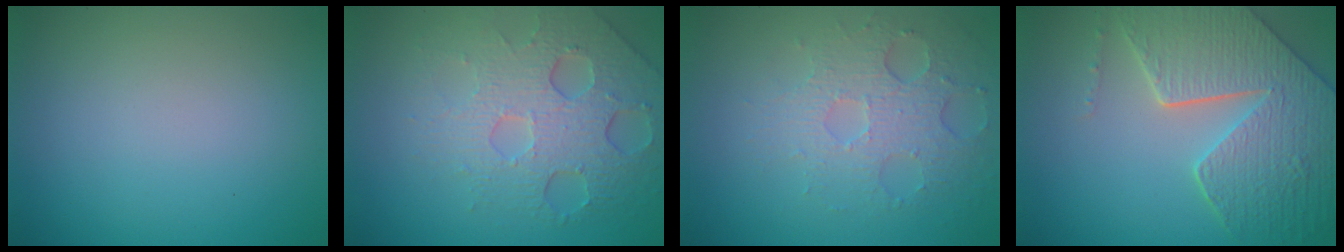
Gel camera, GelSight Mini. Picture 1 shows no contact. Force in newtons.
{"total": 6.6, "press": 4.8, "slide": 4.5}
{"total": 3.6, "press": 3.2, "slide": 1.6}
{"total": 8.3, "press": 6.1, "slide": 5.6}